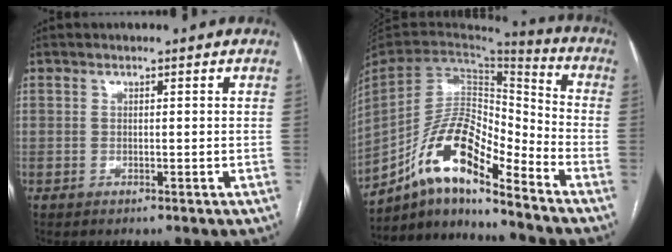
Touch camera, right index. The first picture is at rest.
{"total": 14.7, "force": [-9.9, 3.5, 10.4], "torque": [-0.204, 0.028, -0.177]}